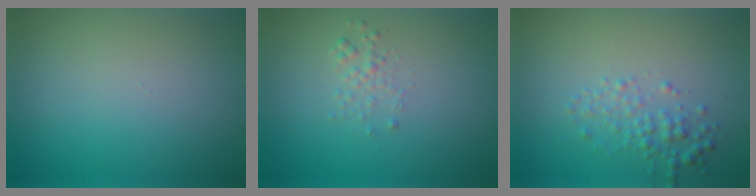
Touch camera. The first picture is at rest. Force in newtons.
{"total": 1.1, "press": 1.1, "slide": 0.1}
{"total": 2.3, "press": 2.3, "slide": 0.1}